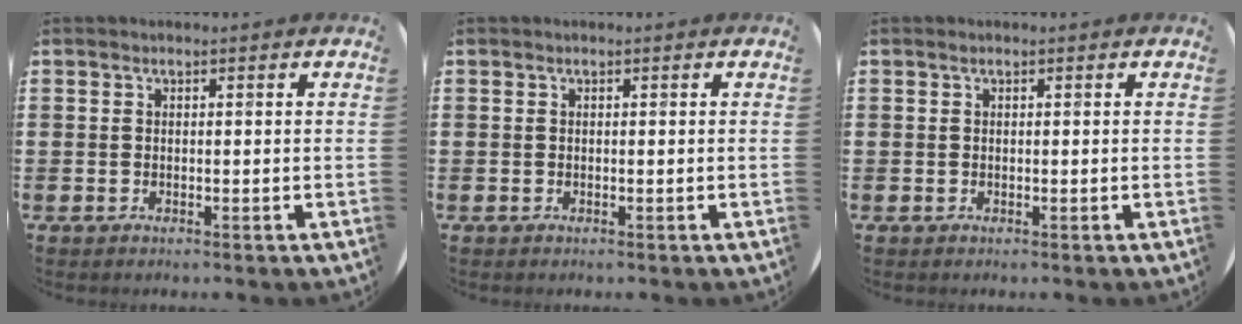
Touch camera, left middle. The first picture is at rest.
{"total": 0.0}
{"total": 0.0}